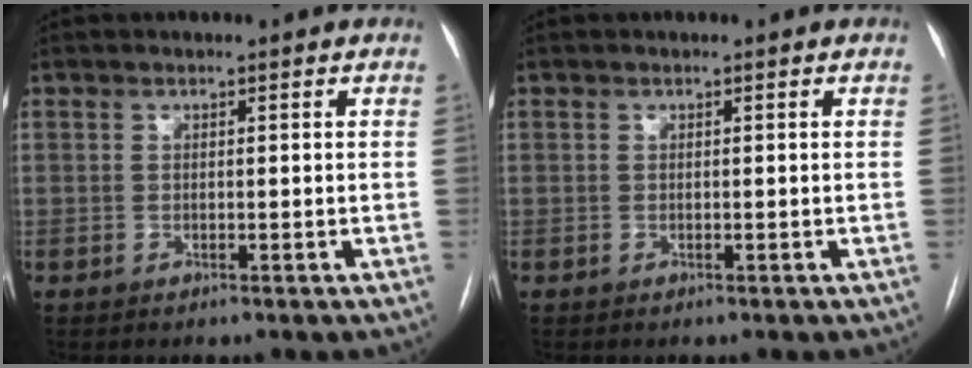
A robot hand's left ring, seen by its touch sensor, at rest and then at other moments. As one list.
[{"total": 0.0}]